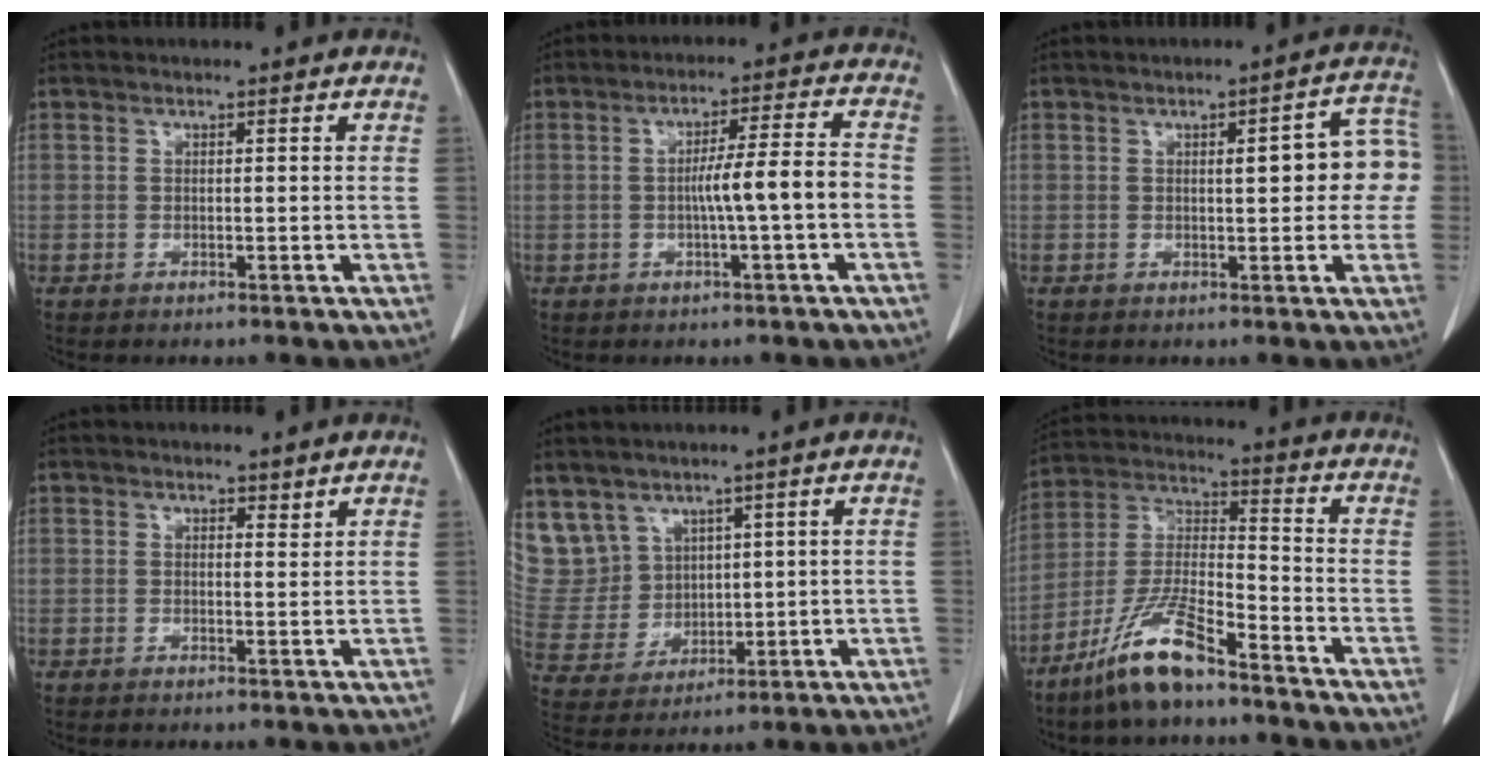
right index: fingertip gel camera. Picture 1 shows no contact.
{"total": 7.3, "force": [-1.3, -0.3, 7.1], "torque": [-0.115, 0.012, -0.019]}
{"total": 8.7, "force": [1.1, 2.5, 8.3], "torque": [-0.095, 0.031, 0.009]}
{"total": 1.5, "force": [1.3, 0.5, 0.4], "torque": [-0.004, -0.005, 0.019]}
{"total": 12.1, "force": [6.9, 9.6, 2.2], "torque": [-0.078, 0.043, 0.171]}
{"total": 11.6, "force": [-8.4, 1.8, 7.8], "torque": [-0.168, -0.014, -0.168]}